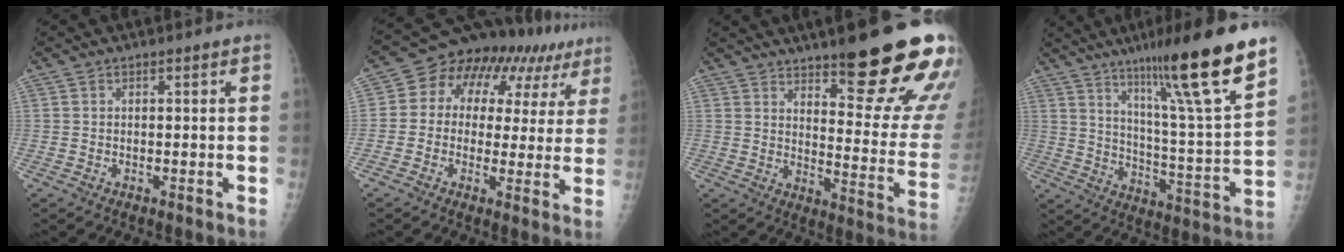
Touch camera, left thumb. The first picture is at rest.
{"total": 18.4, "force": [7.1, 12.0, 12.1], "torque": [-0.116, 0.035, 0.092]}
{"total": 23.9, "force": [15.1, 5.2, 17.8], "torque": [-0.200, -0.075, 0.210]}
{"total": 21.0, "force": [13.6, 1.3, 15.9], "torque": [-0.227, -0.065, 0.221]}